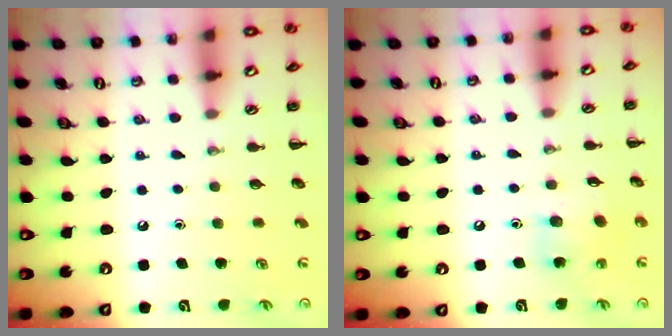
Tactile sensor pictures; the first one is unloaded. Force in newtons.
{"total": 10.2, "press": 10.0, "slide": 2.2}